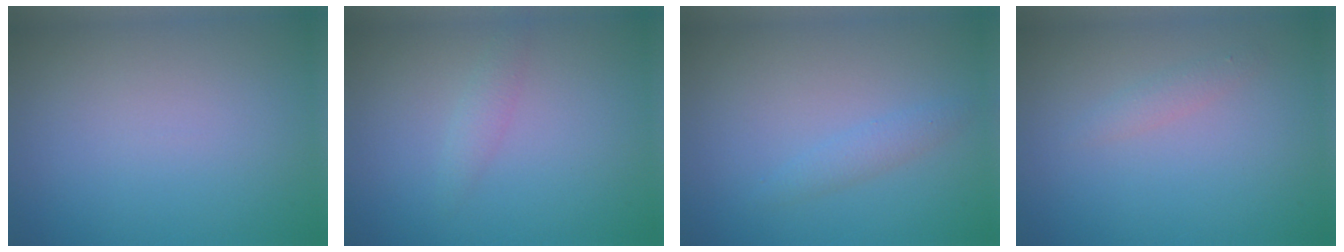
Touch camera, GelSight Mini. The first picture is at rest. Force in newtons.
{"total": 1.2, "press": 1.2, "slide": 0.0}
{"total": 1.3, "press": 1.3, "slide": 0.1}
{"total": 1.1, "press": 1.1, "slide": 0.0}